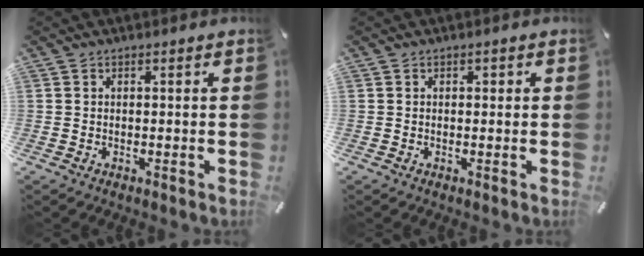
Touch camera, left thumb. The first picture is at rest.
{"total": 0.7, "force": [0.1, 0.6, 0.2], "torque": [-0.004, 0.005, 0.000]}